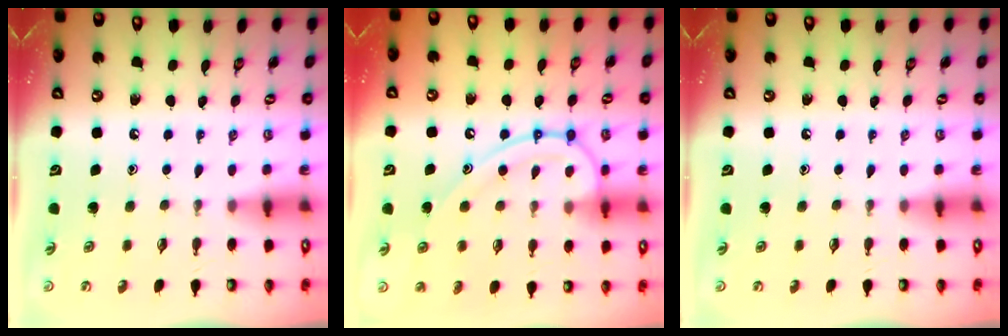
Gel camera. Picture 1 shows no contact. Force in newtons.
{"total": 17.0, "press": 16.9, "slide": 1.7}
{"total": 0.0}